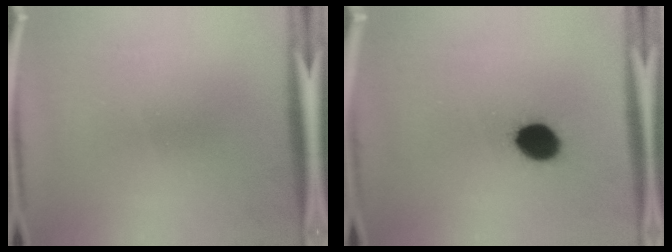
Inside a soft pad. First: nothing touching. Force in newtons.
{"total": 9.2}